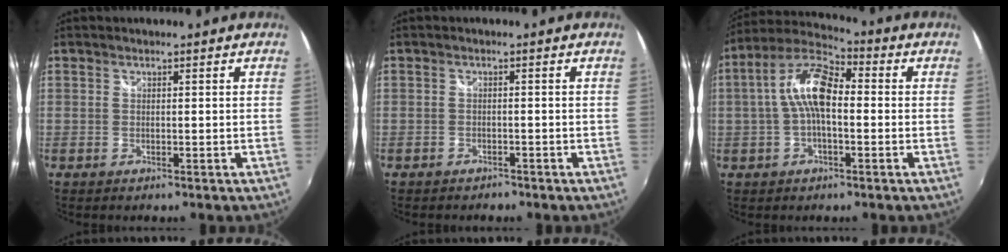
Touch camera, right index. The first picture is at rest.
{"total": 2.1, "force": [-1.8, 1.1, 0.4], "torque": [-0.014, -0.005, -0.025]}
{"total": 10.9, "force": [-0.1, 4.7, 9.8], "torque": [-0.200, 0.025, -0.007]}